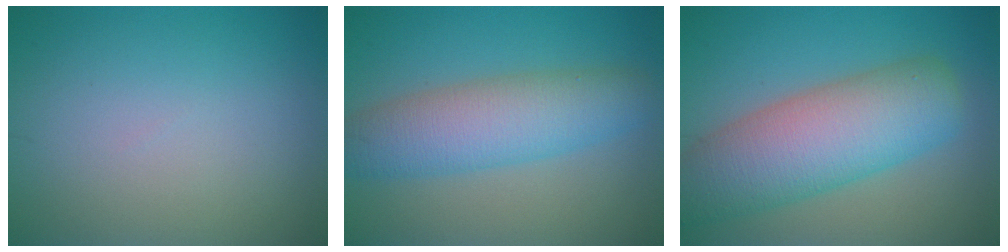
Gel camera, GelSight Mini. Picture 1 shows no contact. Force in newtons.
{"total": 6.4, "press": 6.4, "slide": 0.2}
{"total": 9.3, "press": 9.3, "slide": 0.5}